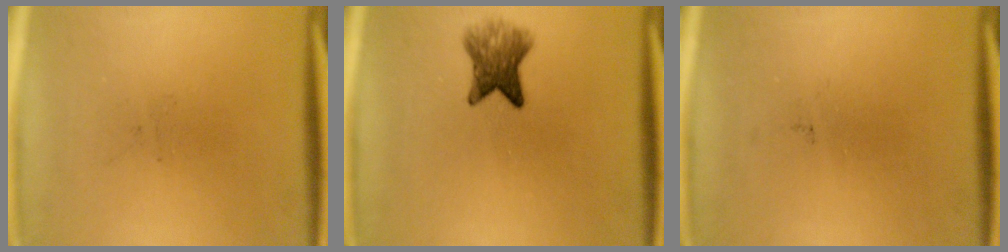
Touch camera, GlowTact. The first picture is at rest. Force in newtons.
{"total": 5.0}
{"total": 0.0}